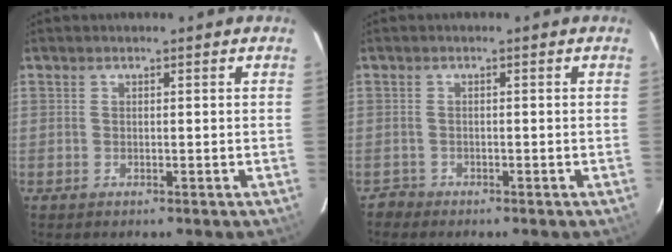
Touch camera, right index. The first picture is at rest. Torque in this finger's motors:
{"motor_torque": [0.08, 0.00, 0.02, 0.00]}